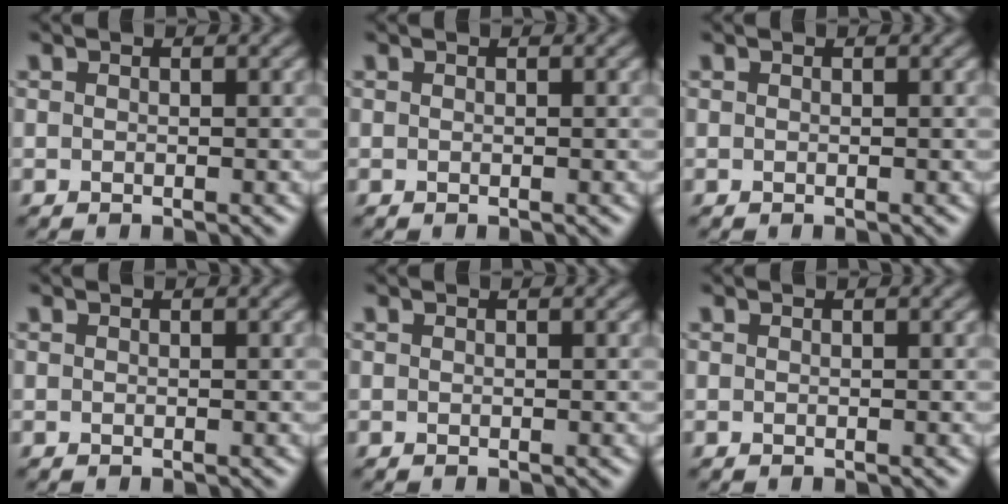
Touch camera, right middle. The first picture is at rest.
{"total": 0.0}
{"total": 0.0}
{"total": 0.0}
{"total": 0.0}
{"total": 0.0}